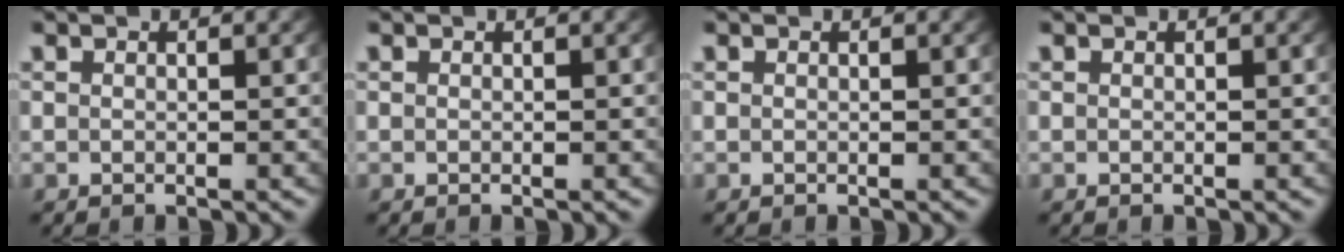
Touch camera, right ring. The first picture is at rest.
{"total": 0.0}
{"total": 0.0}
{"total": 0.0}